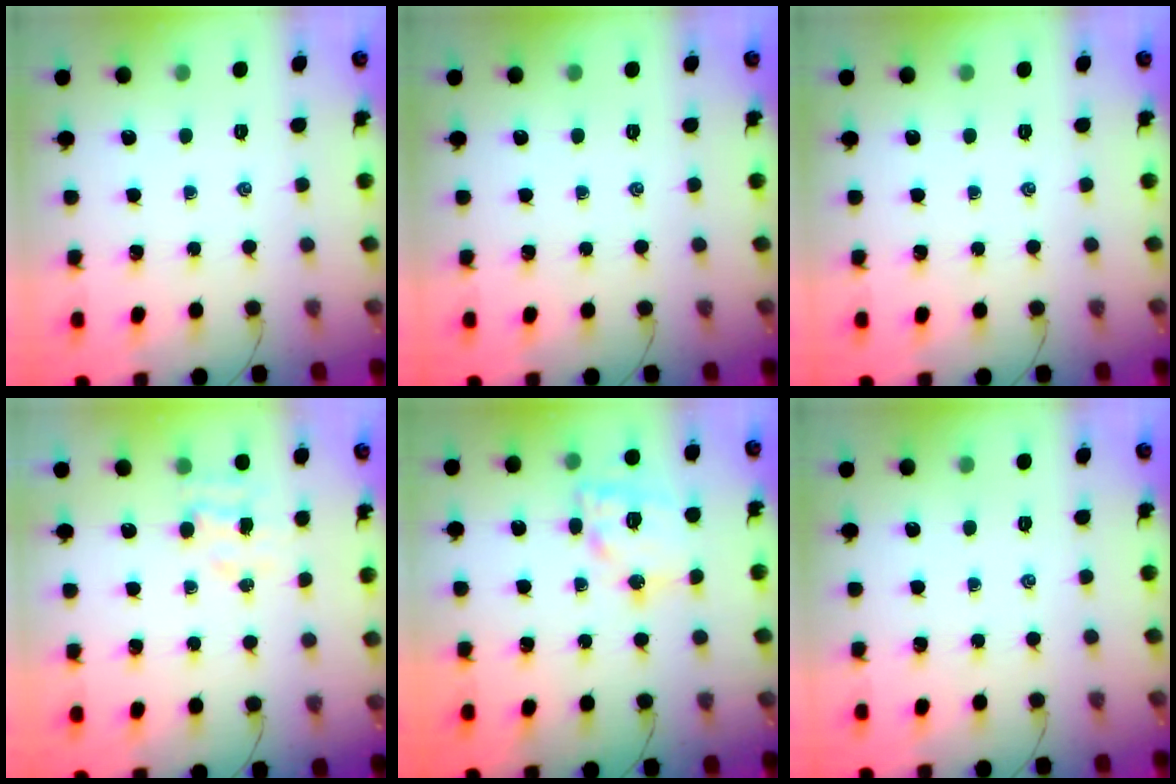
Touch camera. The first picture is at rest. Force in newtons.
{"total": 0.0}
{"total": 0.0}
{"total": 4.1, "press": 4.0, "slide": 1.0}
{"total": 15.0, "press": 14.7, "slide": 2.8}
{"total": 0.0}